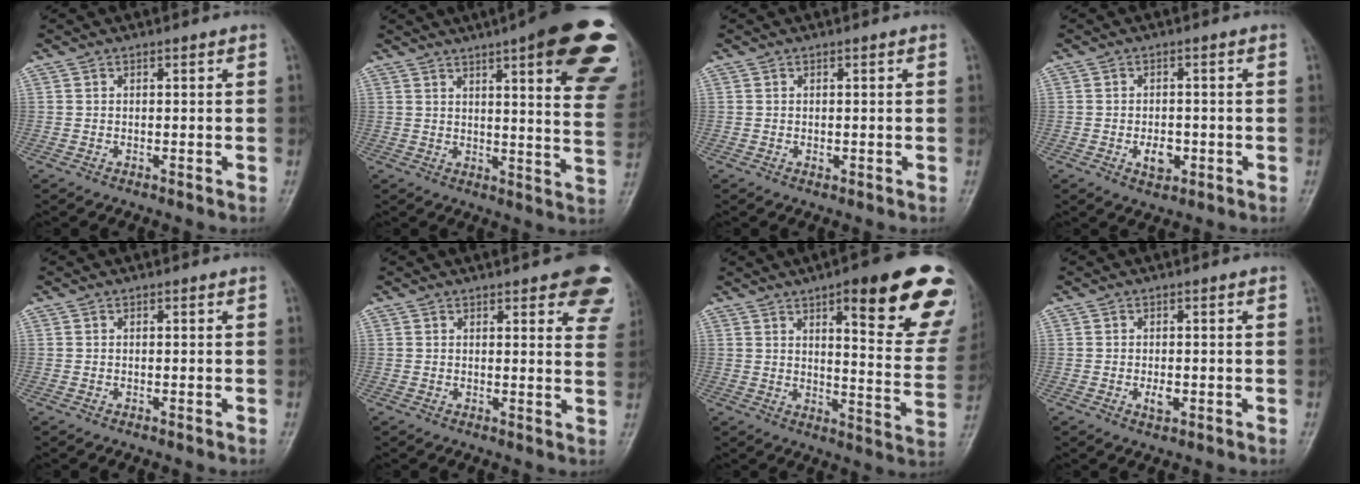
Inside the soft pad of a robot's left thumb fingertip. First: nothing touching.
{"total": 24.4, "force": [12.5, 5.2, 20.3], "torque": [-0.202, -0.026, 0.148]}
{"total": 1.0, "force": [-0.1, 0.6, 0.8], "torque": [-0.008, 0.005, 0.001]}
{"total": 4.1, "force": [-1.3, 2.7, 2.8], "torque": [-0.034, 0.004, -0.015]}
{"total": 0.0}
{"total": 11.7, "force": [7.1, 3.9, 8.5], "torque": [-0.070, -0.027, 0.071]}
{"total": 22.5, "force": [12.4, 5.6, 17.9], "torque": [-0.194, -0.054, 0.158]}
{"total": 2.4, "force": [-0.5, 1.2, 2.0], "torque": [-0.030, -0.002, -0.006]}